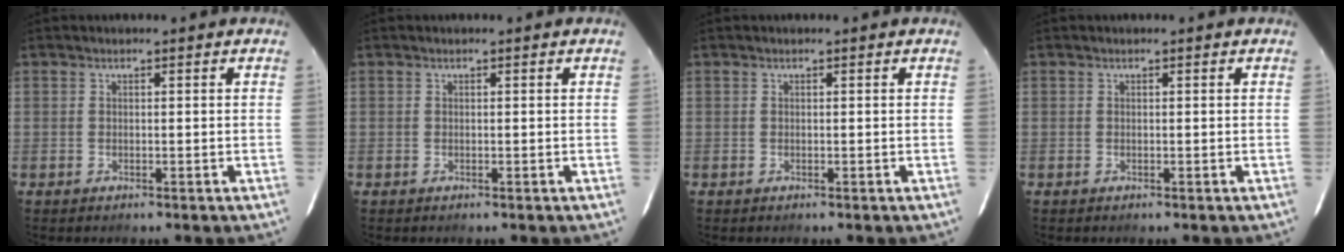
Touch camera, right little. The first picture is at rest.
{"total": 0.0}
{"total": 0.0}
{"total": 0.0}